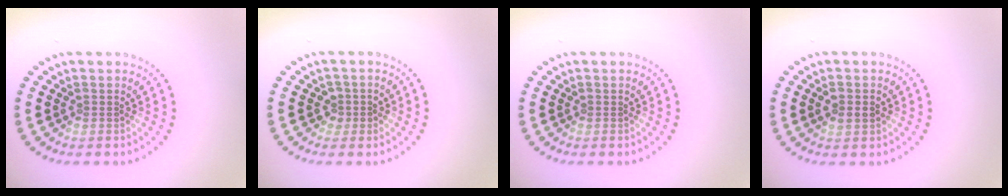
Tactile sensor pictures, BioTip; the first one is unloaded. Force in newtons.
{"total": 1.1, "press": 1.0, "slide": 0.5}
{"total": 0.0}
{"total": 1.3, "press": 1.3, "slide": 0.1}